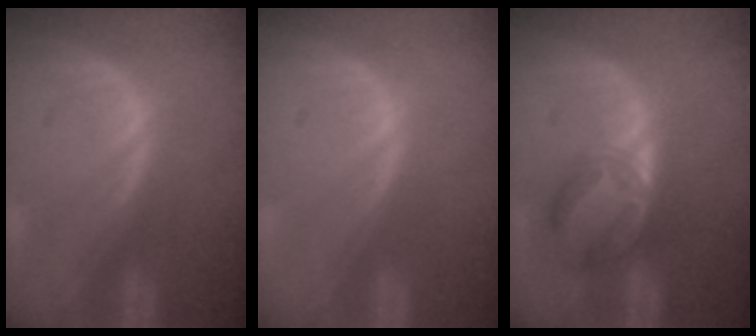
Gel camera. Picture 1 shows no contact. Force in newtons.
{"total": 0.0}
{"total": 5.5, "press": 5.4, "slide": 1.0}